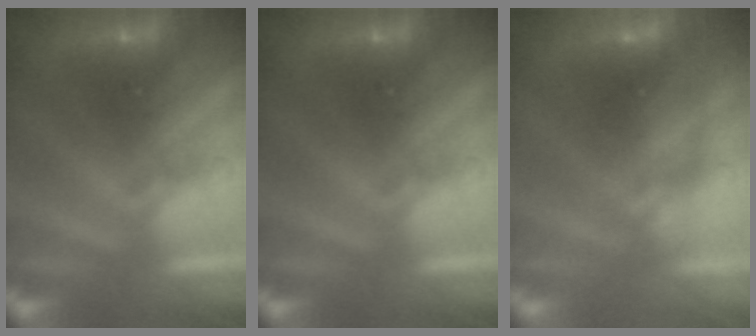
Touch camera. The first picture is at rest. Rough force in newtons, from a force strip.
{"total": 0.0}
{"total": 10.2}